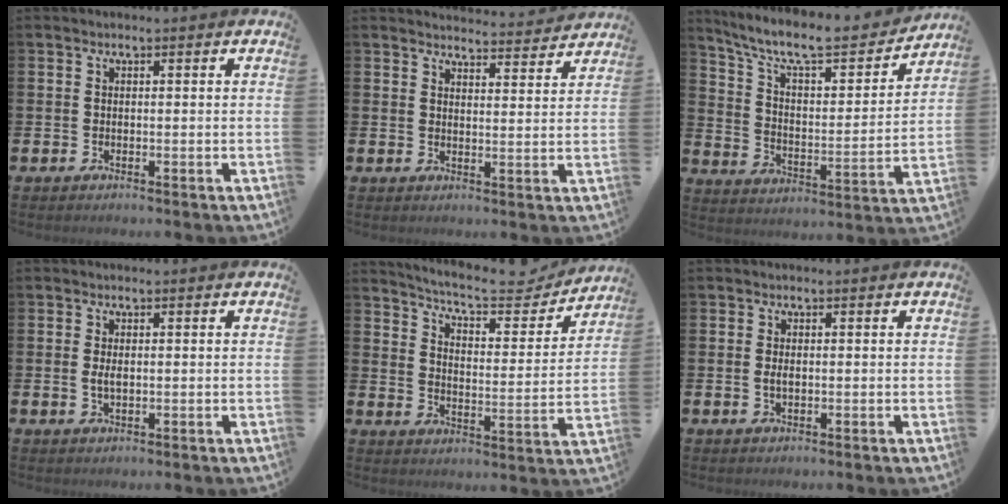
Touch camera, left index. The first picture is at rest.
{"total": 4.1, "force": [4.1, 0.2, 0.1], "torque": [-0.001, -0.034, 0.070]}
{"total": 9.6, "force": [8.3, 2.2, 4.1], "torque": [-0.113, -0.054, 0.142]}
{"total": 1.6, "force": [0.1, 0.7, 1.5], "torque": [-0.025, 0.001, -0.001]}
{"total": 7.2, "force": [6.7, 1.5, 2.2], "torque": [-0.061, -0.052, 0.110]}
{"total": 1.1, "force": [0.0, 0.5, 1.0], "torque": [-0.016, 0.002, -0.003]}